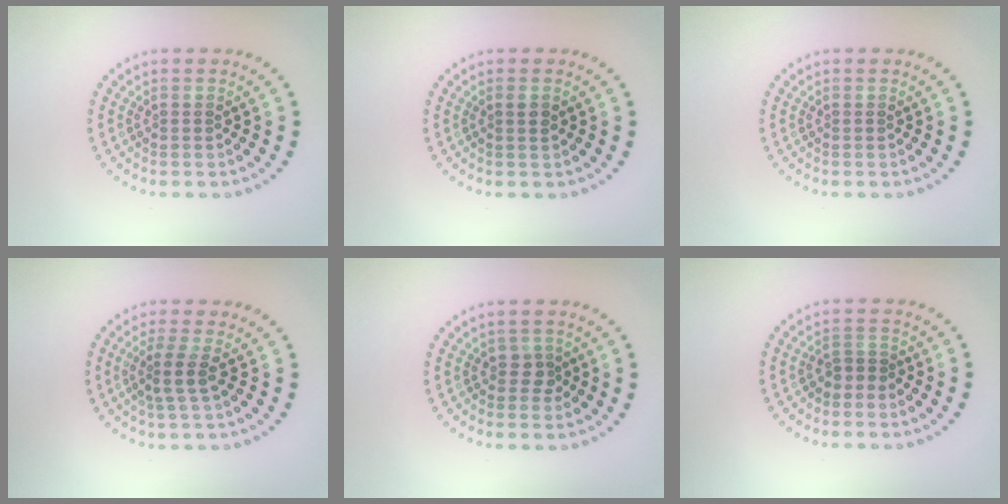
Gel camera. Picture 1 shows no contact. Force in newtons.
{"total": 0.9, "press": 0.8, "slide": 0.5}
{"total": 0.0}
{"total": 2.2, "press": 1.6, "slide": 1.5}
{"total": 1.1, "press": 1.0, "slide": 0.5}
{"total": 1.3, "press": 1.1, "slide": 0.7}